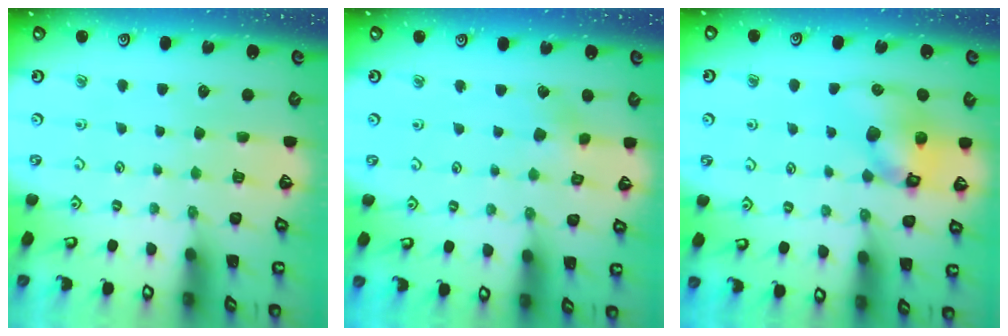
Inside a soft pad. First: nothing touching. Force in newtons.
{"total": 3.0, "press": 2.9, "slide": 0.7}
{"total": 10.5, "press": 10.4, "slide": 1.7}